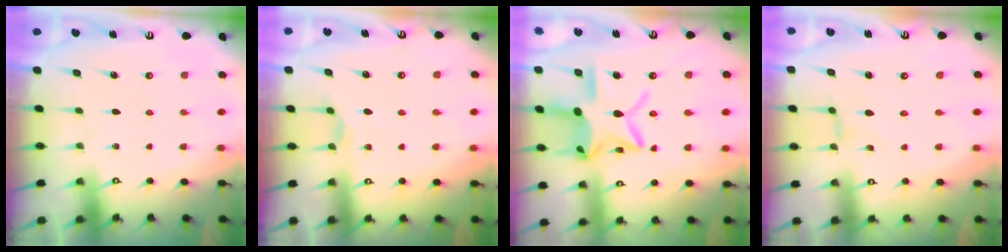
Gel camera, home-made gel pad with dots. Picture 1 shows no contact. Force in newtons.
{"total": 2.4, "press": 2.4, "slide": 0.4}
{"total": 17.6, "press": 17.6, "slide": 1.4}
{"total": 1.3, "press": 1.3, "slide": 0.4}